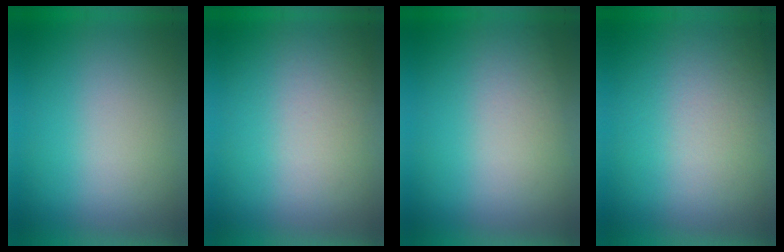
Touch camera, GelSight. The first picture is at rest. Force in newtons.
{"total": 1.4}
{"total": 1.0}
{"total": 2.9}